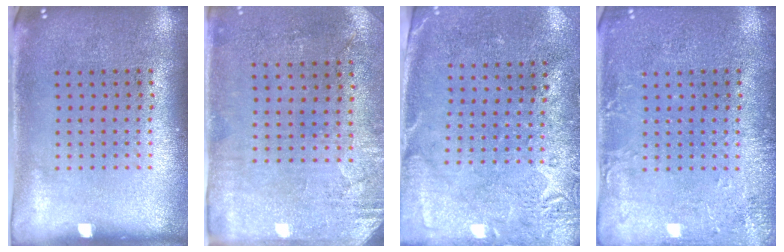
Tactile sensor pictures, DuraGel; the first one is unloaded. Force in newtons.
{"total": 2.8, "press": 2.4, "slide": 1.6}
{"total": 2.7, "press": 2.2, "slide": 1.7}
{"total": 2.2, "press": 2.2, "slide": 0.3}